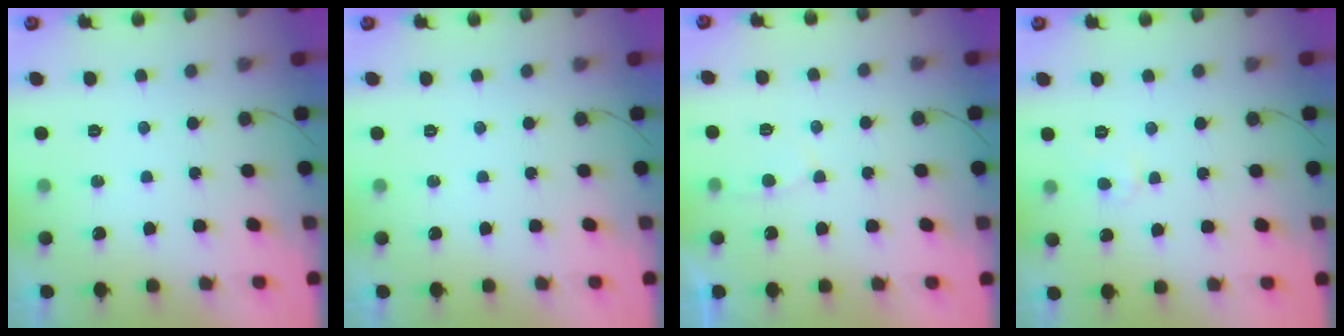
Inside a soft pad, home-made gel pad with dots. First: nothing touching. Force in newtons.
{"total": 0.0}
{"total": 3.0, "press": 3.0, "slide": 0.4}
{"total": 2.9, "press": 2.9, "slide": 0.2}